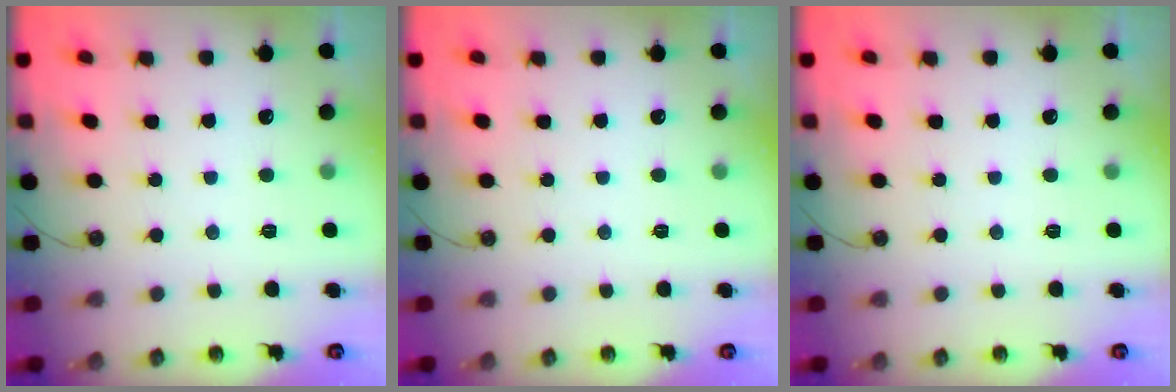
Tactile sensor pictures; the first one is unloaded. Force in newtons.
{"total": 0.0}
{"total": 0.0}